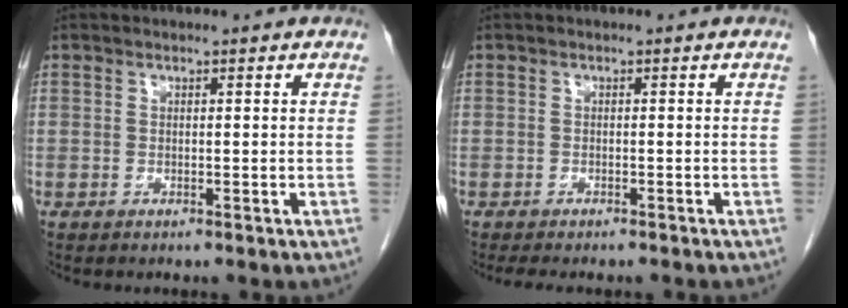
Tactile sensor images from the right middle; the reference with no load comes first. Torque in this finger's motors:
{"motor_torque": [0.76, -0.59, 0.03, 0.01]}